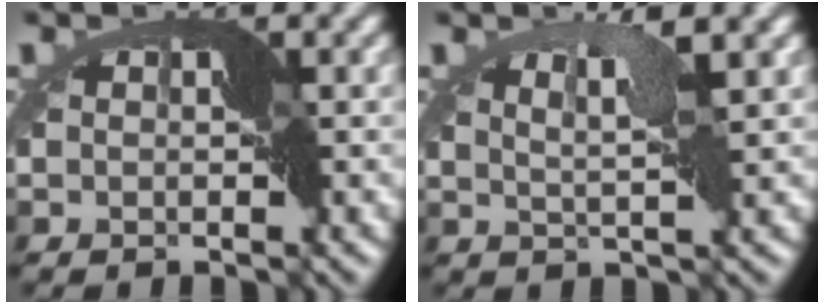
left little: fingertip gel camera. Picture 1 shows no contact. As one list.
[{"total": 2.5, "force": [1.8, -1.2, 1.2], "torque": [-0.031, 0.005, 0.027]}]